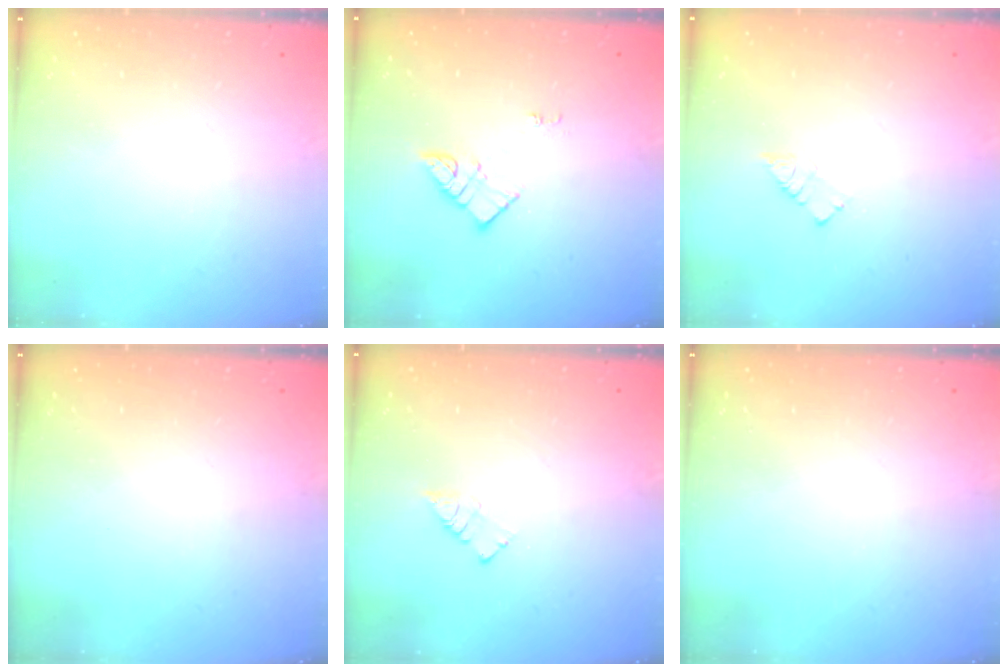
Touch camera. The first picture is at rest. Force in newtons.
{"total": 6.4, "press": 6.4, "slide": 0.6}
{"total": 3.7, "press": 3.7, "slide": 0.2}
{"total": 0.0}
{"total": 3.3, "press": 3.3, "slide": 0.3}
{"total": 0.0}